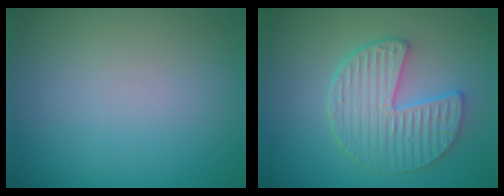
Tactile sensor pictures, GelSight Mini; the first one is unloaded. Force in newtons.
{"total": 5.2, "press": 4.4, "slide": 2.8}